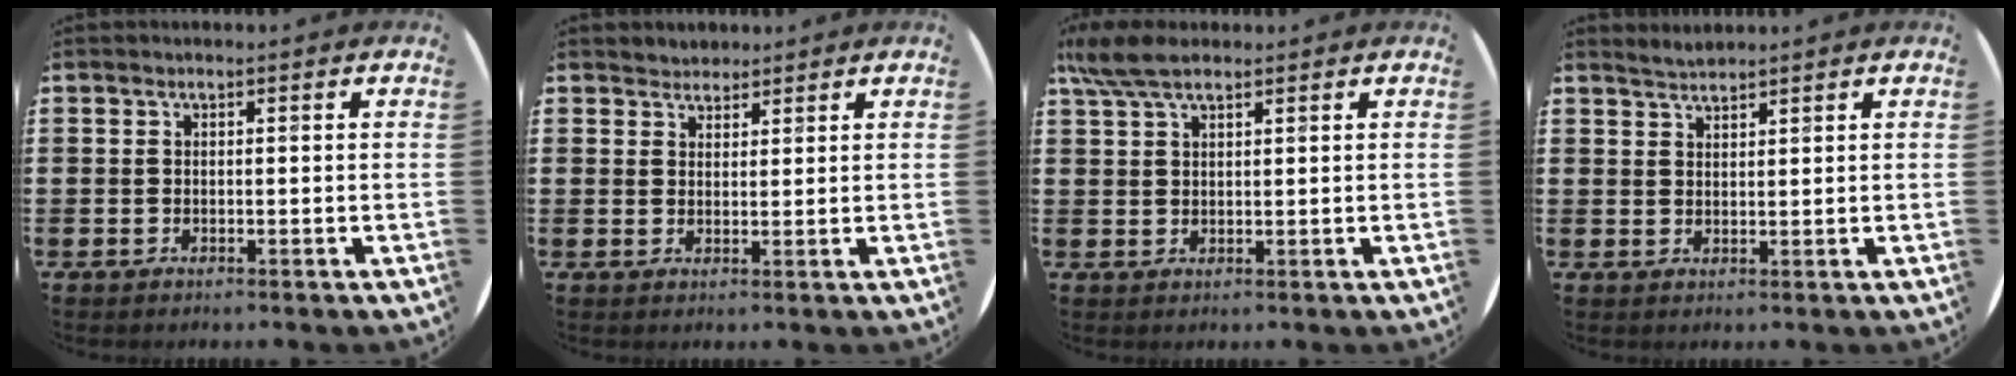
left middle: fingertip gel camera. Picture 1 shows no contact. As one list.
[{"total": 2.1, "force": [2.0, 0.7, -0.3], "torque": [0.002, 0.004, 0.039]}, {"total": 4.9, "force": [3.7, 1.6, 2.9], "torque": [-0.064, 0.002, 0.068]}, {"total": 1.8, "force": [1.8, 0.0, -0.1], "torque": [0.000, 0.002, 0.036]}]